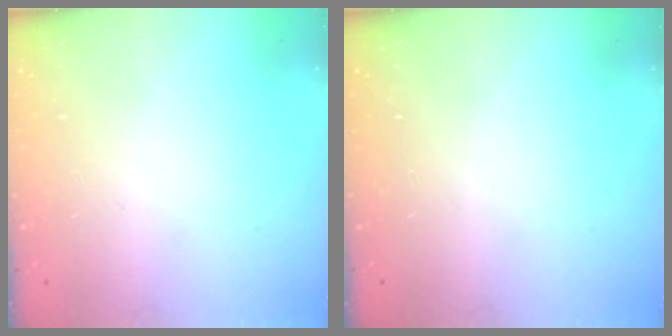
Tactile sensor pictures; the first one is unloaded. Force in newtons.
{"total": 0.0}